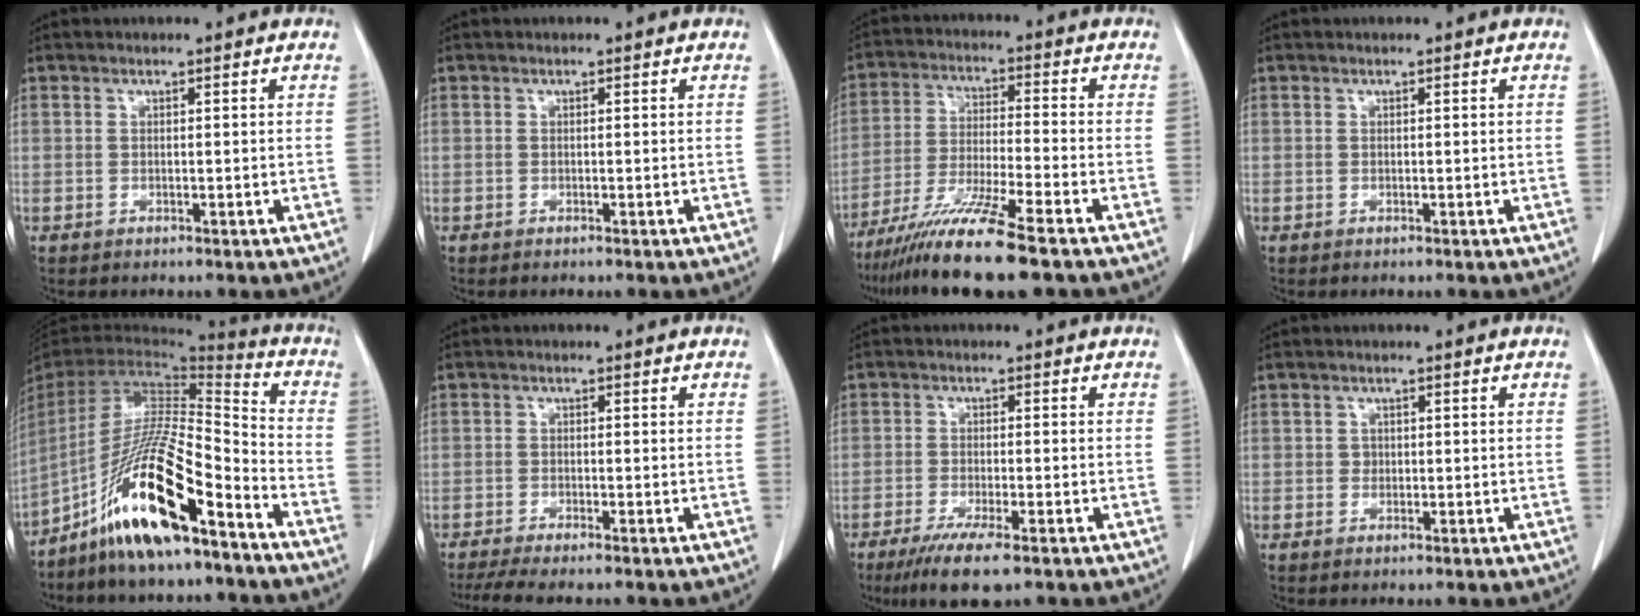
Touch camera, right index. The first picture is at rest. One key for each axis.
{"total": 0.0}
{"total": 12.4, "fx": -9.1, "fy": -0.8, "fz": 8.4, "tx": -0.156, "ty": -0.039, "tz": -0.162}
{"total": 0.0}
{"total": 17.6, "fx": -11.2, "fy": 2.0, "fz": 13.5, "tx": -0.279, "ty": -0.016, "tz": -0.208}
{"total": 6.0, "fx": -4.9, "fy": 0.0, "fz": 3.4, "tx": -0.051, "ty": -0.011, "tz": -0.079}
{"total": 7.1, "fx": -4.6, "fy": 0.8, "fz": 5.4, "tx": -0.094, "ty": -0.019, "tz": -0.073}
{"total": 0.7, "fx": 0.0, "fy": 0.7, "fz": 0.2, "tx": 0.001, "ty": 0.002, "tz": 0.001}